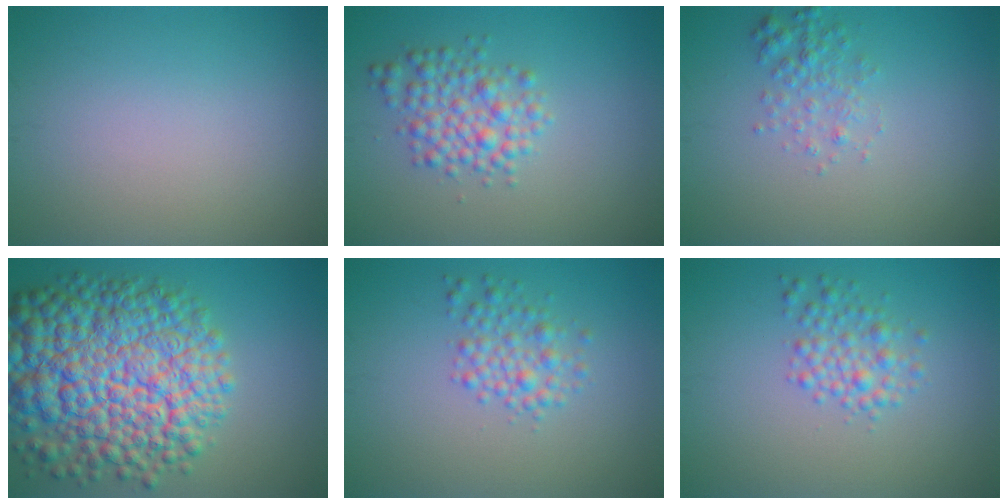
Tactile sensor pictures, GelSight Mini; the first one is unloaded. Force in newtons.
{"total": 3.7, "press": 3.7, "slide": 0.1}
{"total": 2.0, "press": 2.0, "slide": 0.1}
{"total": 14.7, "press": 14.7, "slide": 0.5}
{"total": 2.6, "press": 2.6, "slide": 0.1}
{"total": 2.6, "press": 2.6, "slide": 0.1}